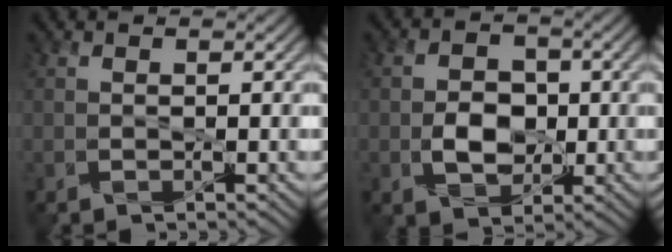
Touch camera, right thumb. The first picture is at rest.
{"total": 4.4, "force": [-0.9, 3.1, 3.0], "torque": [-0.054, 0.000, -0.017]}